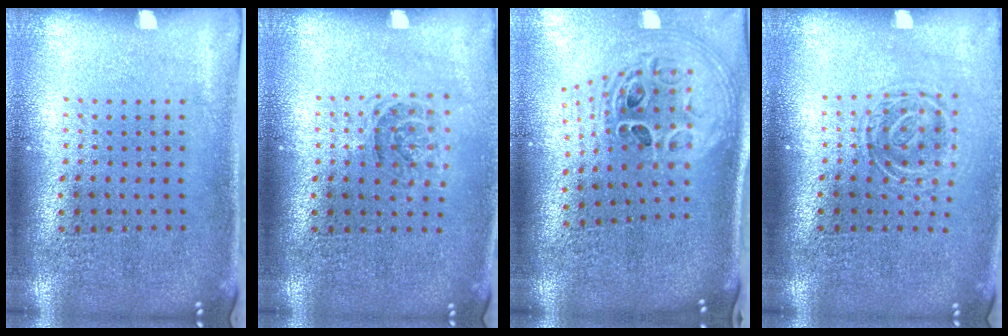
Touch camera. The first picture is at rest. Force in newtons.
{"total": 1.1, "press": 1.0, "slide": 0.4}
{"total": 2.4, "press": 1.7, "slide": 1.7}
{"total": 1.7, "press": 1.2, "slide": 1.1}